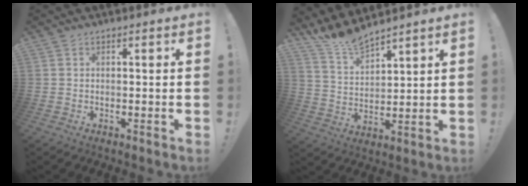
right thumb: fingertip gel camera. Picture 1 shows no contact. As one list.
[{"total": 9.2, "force": [8.8, 1.4, 2.3], "torque": [-0.064, -0.060, 0.166]}]